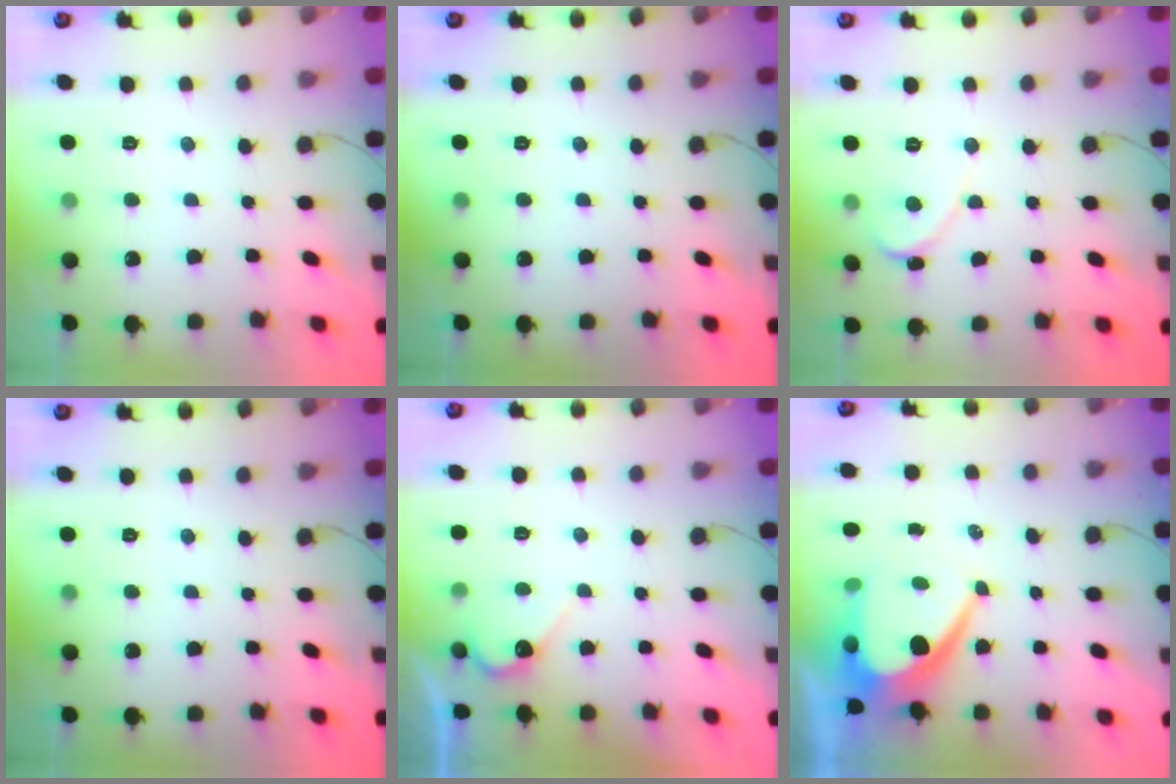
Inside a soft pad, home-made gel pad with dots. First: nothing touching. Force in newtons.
{"total": 0.0}
{"total": 1.7, "press": 1.7, "slide": 0.2}
{"total": 0.0}
{"total": 4.4, "press": 4.4, "slide": 0.4}
{"total": 12.2, "press": 12.1, "slide": 0.9}